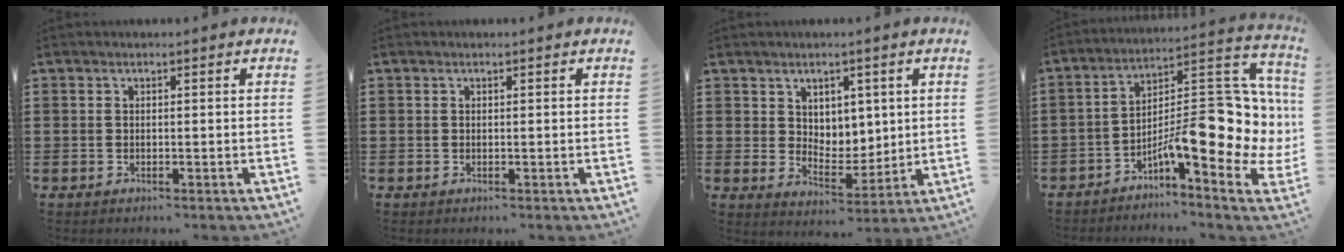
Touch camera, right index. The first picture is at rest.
{"total": 0.0}
{"total": 4.7, "force": [2.9, 3.7, 0.2], "torque": [-0.018, -0.003, 0.053]}
{"total": 13.8, "force": [-3.5, 4.7, 12.5], "torque": [-0.165, -0.032, -0.060]}